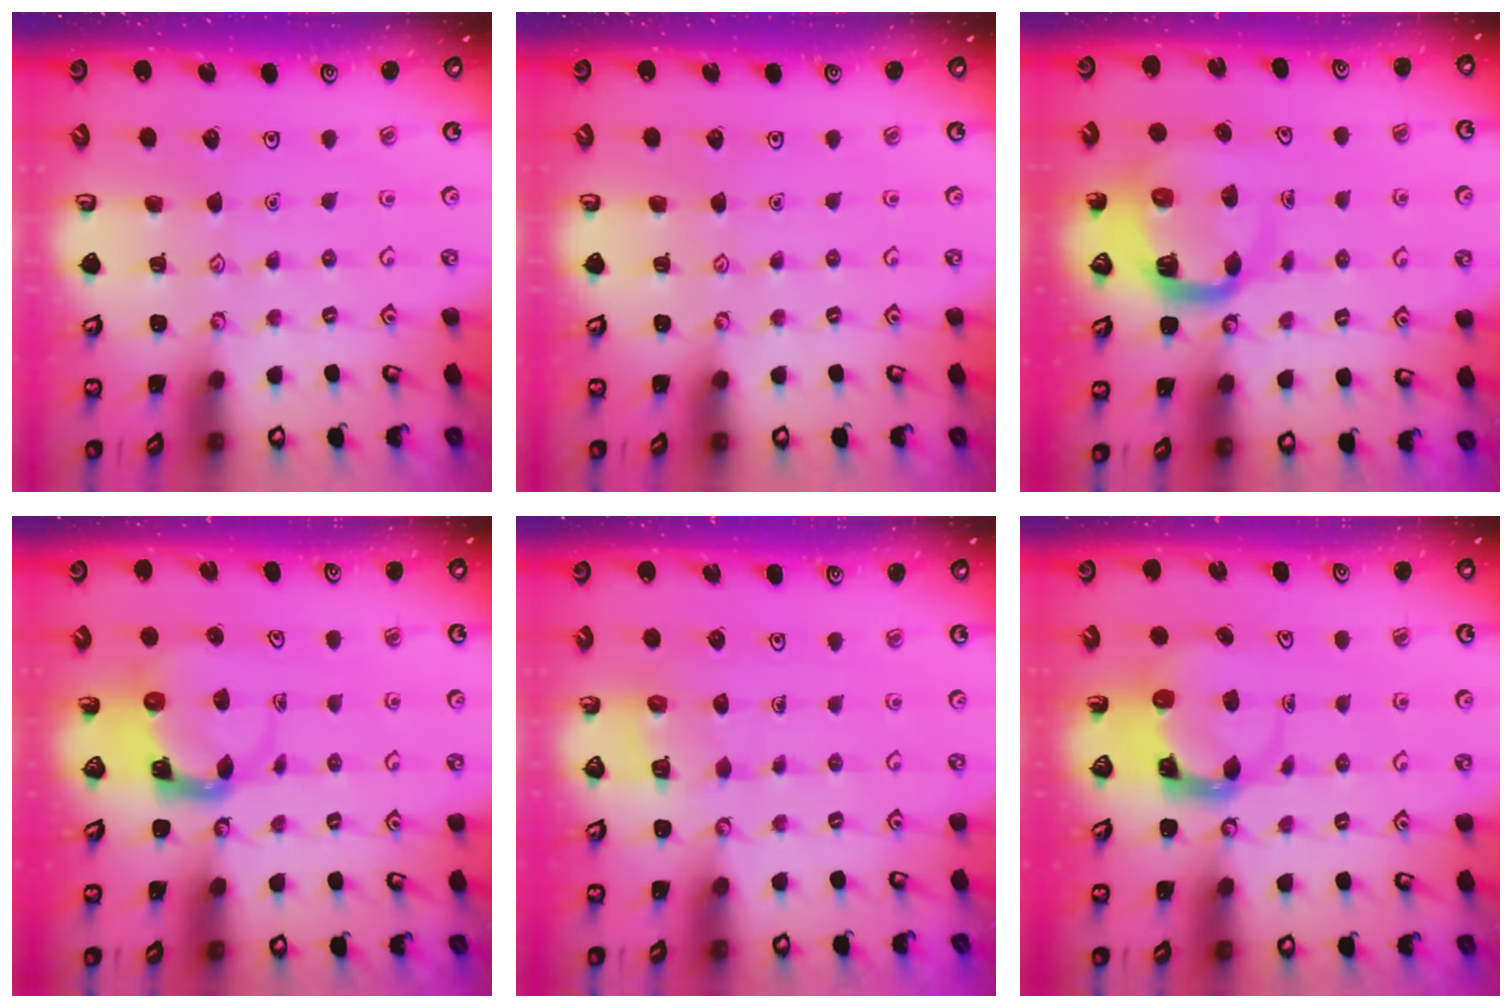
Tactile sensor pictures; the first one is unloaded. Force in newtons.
{"total": 0.0}
{"total": 6.4, "press": 6.4, "slide": 0.9}
{"total": 3.8, "press": 3.7, "slide": 0.7}
{"total": 2.2, "press": 2.2, "slide": 0.1}
{"total": 3.7, "press": 3.7, "slide": 0.5}